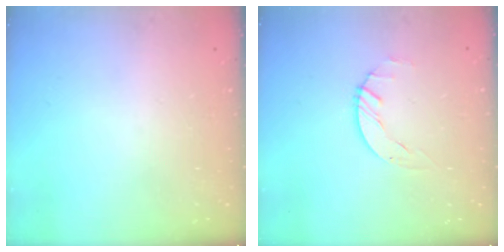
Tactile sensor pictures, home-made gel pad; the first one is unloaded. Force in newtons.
{"total": 1.5, "press": 1.5, "slide": 0.2}